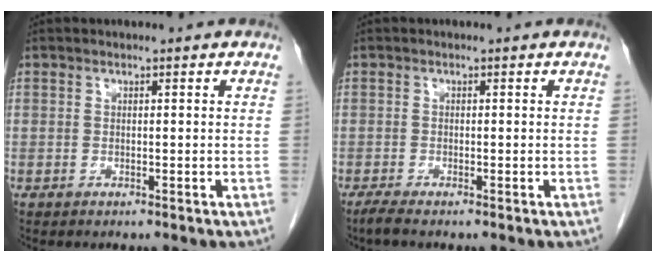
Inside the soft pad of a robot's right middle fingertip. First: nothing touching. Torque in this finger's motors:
{"motor_torque": [0.45, -0.19, -0.06, 0.00]}